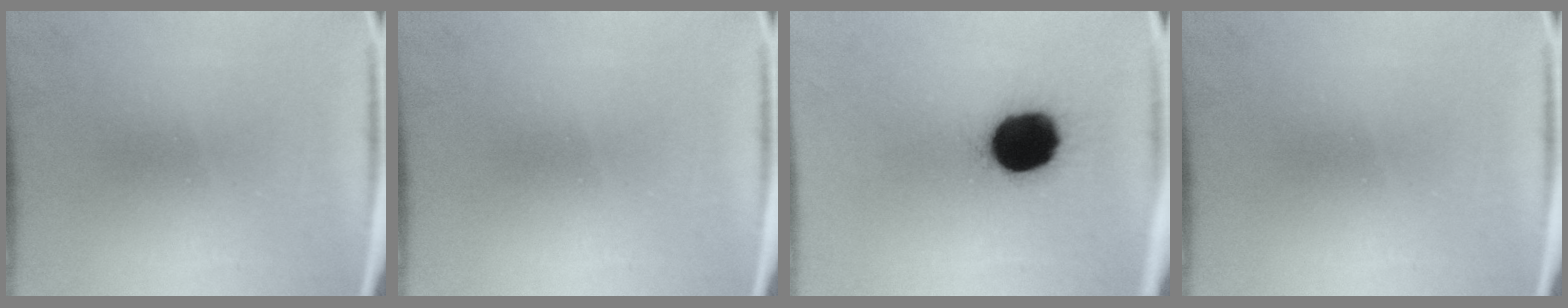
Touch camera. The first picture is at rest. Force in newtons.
{"total": 0.0}
{"total": 16.8}
{"total": 0.0}